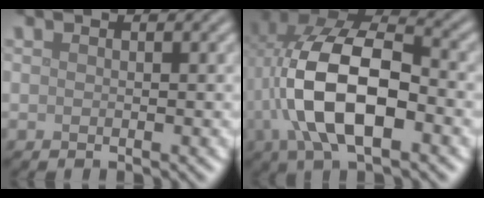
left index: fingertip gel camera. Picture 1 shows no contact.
{"total": 11.6, "force": [-1.9, 5.8, 9.9], "torque": [-0.199, 0.009, -0.036]}